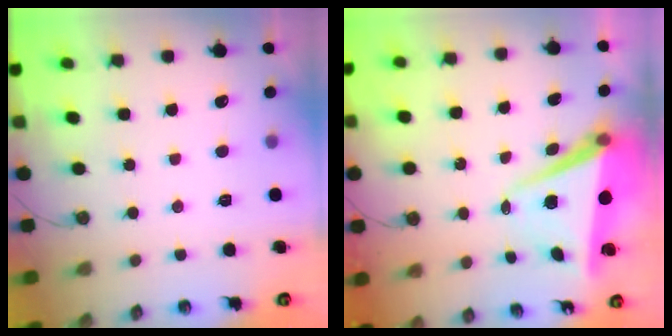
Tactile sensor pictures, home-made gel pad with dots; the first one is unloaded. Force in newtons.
{"total": 6.6, "press": 6.3, "slide": 1.8}